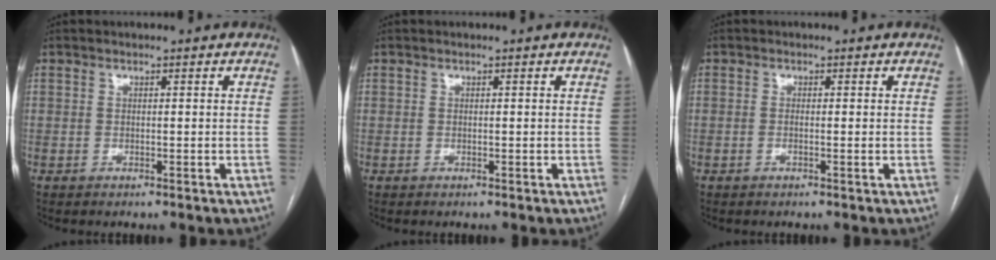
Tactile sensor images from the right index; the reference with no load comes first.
{"total": 0.0}
{"total": 0.8, "force": [-0.1, 0.0, 0.8], "torque": [-0.016, -0.001, -0.001]}